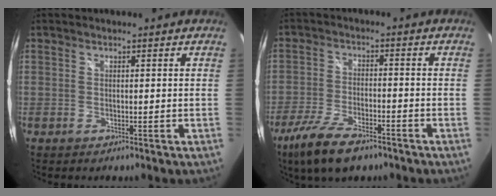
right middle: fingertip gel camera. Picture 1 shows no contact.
{"total": 11.5, "force": [-8.1, 4.0, 7.1], "torque": [-0.168, -0.029, -0.150]}